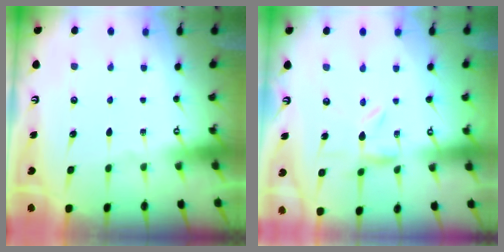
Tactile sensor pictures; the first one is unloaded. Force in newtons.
{"total": 1.4, "press": 1.4, "slide": 0.2}